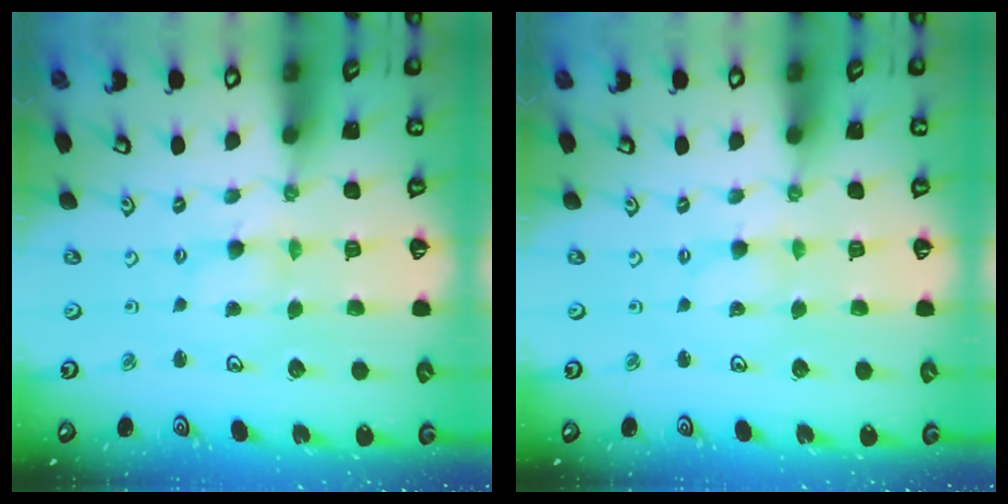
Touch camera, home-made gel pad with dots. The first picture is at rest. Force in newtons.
{"total": 0.0}